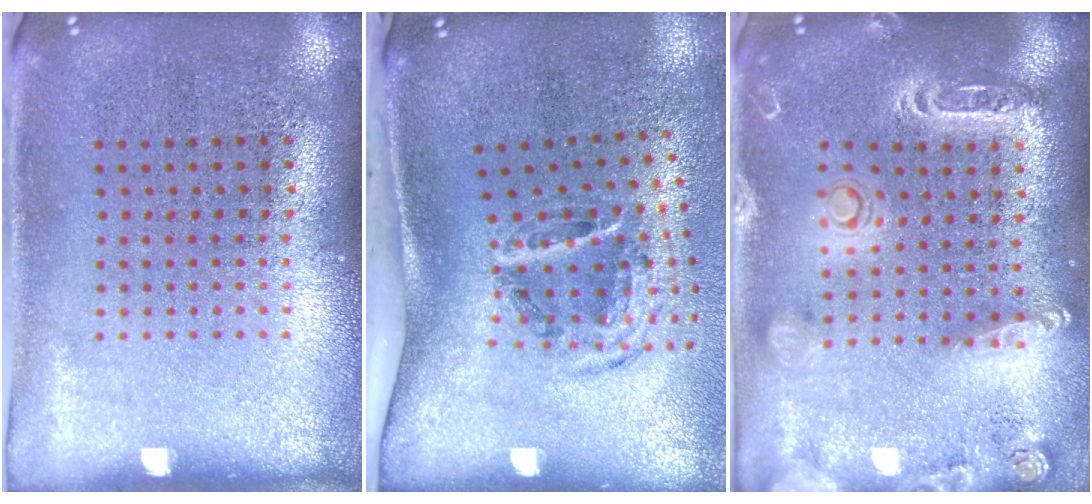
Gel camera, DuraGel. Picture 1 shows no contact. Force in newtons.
{"total": 2.0, "press": 1.2, "slide": 1.6}
{"total": 2.0, "press": 1.9, "slide": 0.6}